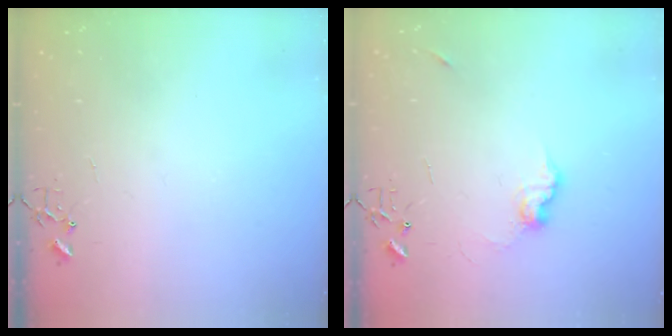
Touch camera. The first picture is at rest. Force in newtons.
{"total": 8.5, "press": 8.5, "slide": 0.6}